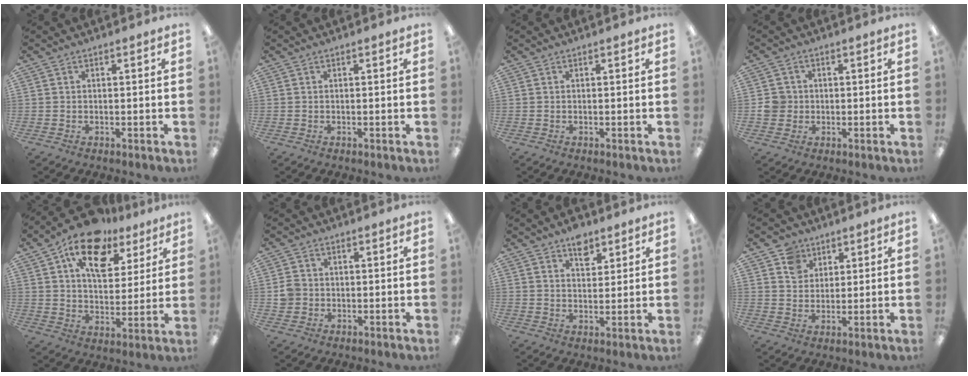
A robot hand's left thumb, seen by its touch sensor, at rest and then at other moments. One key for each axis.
{"total": 0.0}
{"total": 0.0}
{"total": 4.4, "fx": -0.1, "fy": 4.2, "fz": 1.1, "tx": -0.018, "ty": 0.008, "tz": -0.001}
{"total": 15.7, "fx": 9.6, "fy": 9.0, "fz": 8.6, "tx": -0.141, "ty": -0.040, "tz": 0.172}
{"total": 3.3, "fx": -0.3, "fy": 3.2, "fz": 0.8, "tx": -0.008, "ty": 0.003, "tz": -0.007}
{"total": 6.0, "fx": 4.1, "fy": 3.4, "fz": 2.8, "tx": -0.025, "ty": -0.017, "tz": 0.068}
{"total": 5.7, "fx": 3.4, "fy": 4.5, "fz": 0.8, "tx": -0.013, "ty": -0.005, "tz": 0.062}